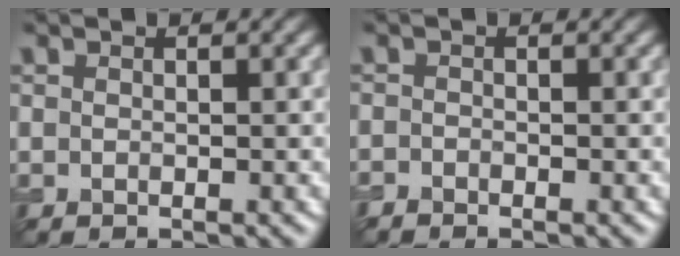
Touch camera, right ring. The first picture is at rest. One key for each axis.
{"total": 0.8, "fx": -0.8, "fy": 0.1, "fz": 0.0, "tx": 0.000, "ty": -0.001, "tz": -0.018}